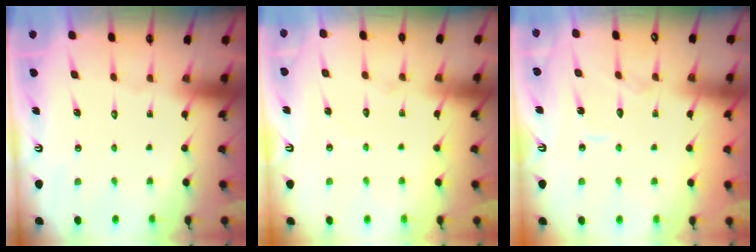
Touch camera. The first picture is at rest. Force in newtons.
{"total": 2.6, "press": 2.6, "slide": 0.2}
{"total": 6.1, "press": 6.1, "slide": 0.5}